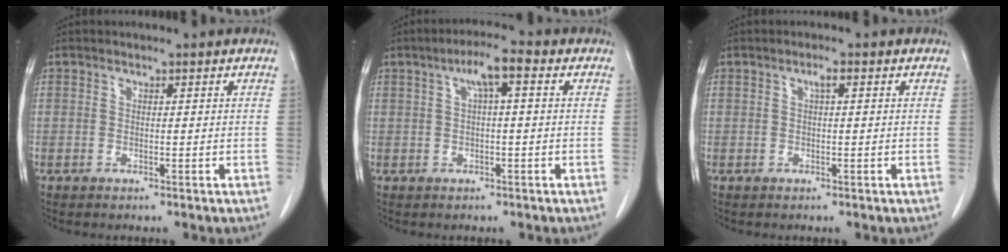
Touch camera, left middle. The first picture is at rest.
{"total": 4.3, "force": [1.4, 0.6, 4.0], "torque": [-0.073, 0.017, 0.022]}
{"total": 1.2, "force": [0.4, 0.2, 1.1], "torque": [-0.020, 0.003, 0.005]}